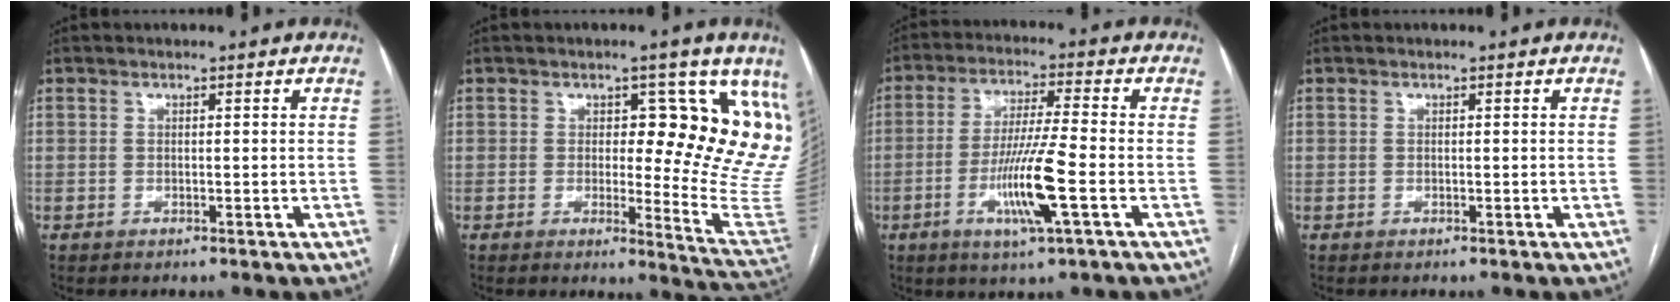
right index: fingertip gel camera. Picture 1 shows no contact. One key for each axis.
{"total": 13.2, "fx": 5.3, "fy": 4.5, "fz": 11.2, "tx": -0.133, "ty": -0.018, "tz": 0.049}
{"total": 10.5, "fx": -3.3, "fy": -0.2, "fz": 10.0, "tx": -0.197, "ty": -0.012, "tz": -0.061}
{"total": 0.0}